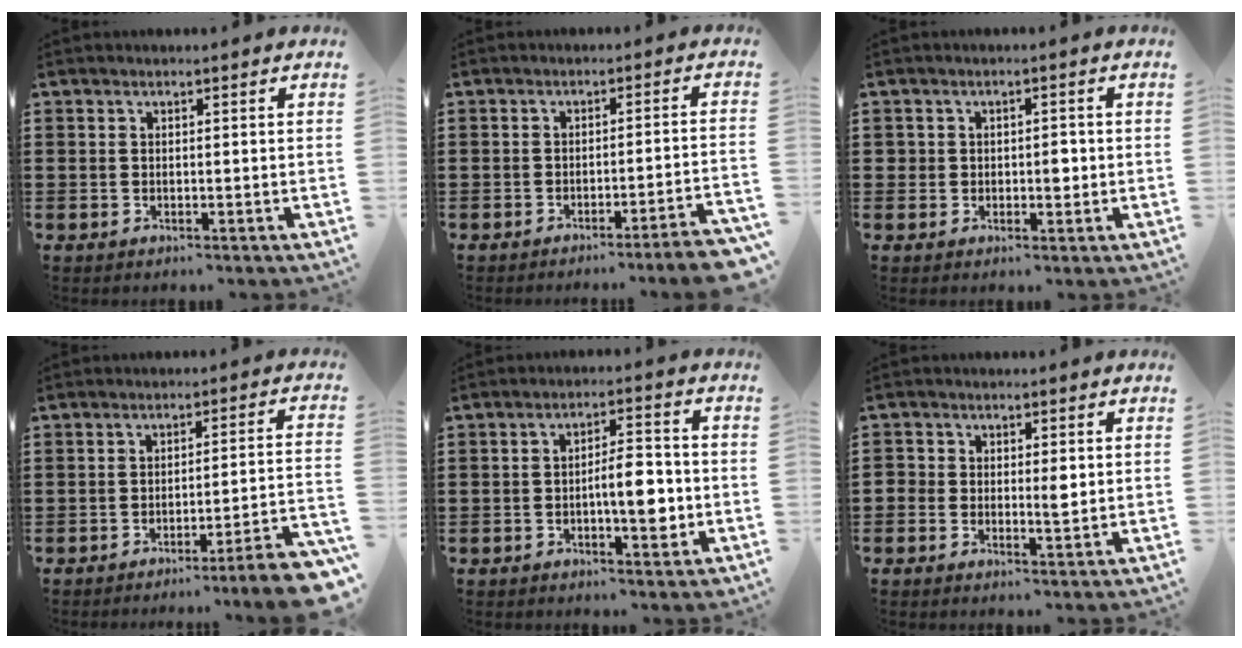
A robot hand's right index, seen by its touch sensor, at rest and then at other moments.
{"total": 4.0, "force": [-3.3, -0.6, 2.3], "torque": [-0.038, -0.018, -0.063]}
{"total": 2.5, "force": [-0.1, 1.7, 1.8], "torque": [-0.028, 0.003, -0.005]}
{"total": 5.7, "force": [-4.6, -0.6, 3.4], "torque": [-0.054, -0.015, -0.090]}
{"total": 6.6, "force": [-1.5, 2.4, 6.0], "torque": [-0.086, 0.002, -0.030]}
{"total": 2.5, "force": [-0.1, 1.6, 1.9], "torque": [-0.032, 0.002, -0.004]}